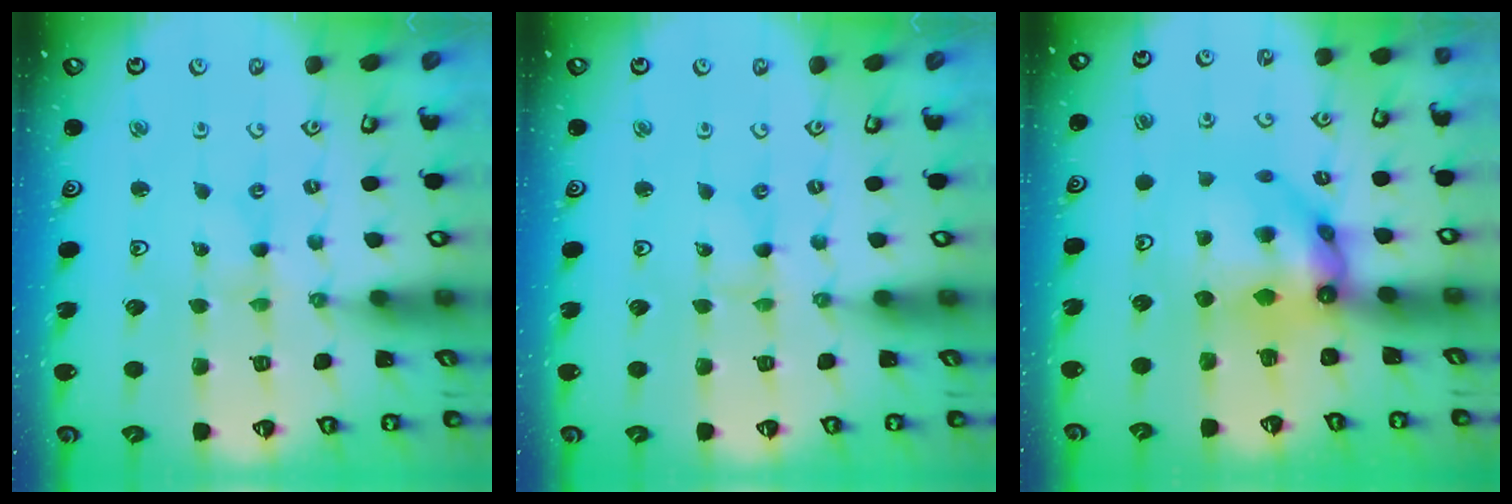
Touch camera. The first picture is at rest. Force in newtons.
{"total": 0.0}
{"total": 11.2, "press": 11.1, "slide": 1.0}